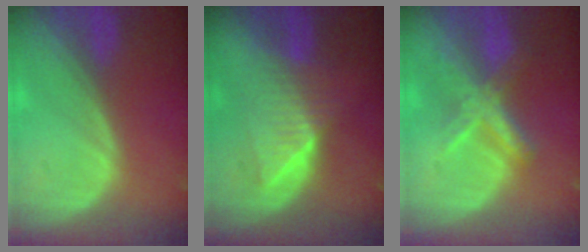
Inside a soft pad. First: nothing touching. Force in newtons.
{"total": 6.4, "press": 6.3, "slide": 1.2}
{"total": 7.3, "press": 6.1, "slide": 3.9}